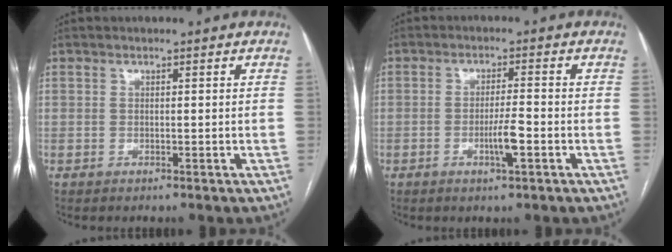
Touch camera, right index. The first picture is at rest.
{"total": 4.1, "force": [-1.5, 0.1, 3.8], "torque": [-0.069, -0.004, -0.026]}